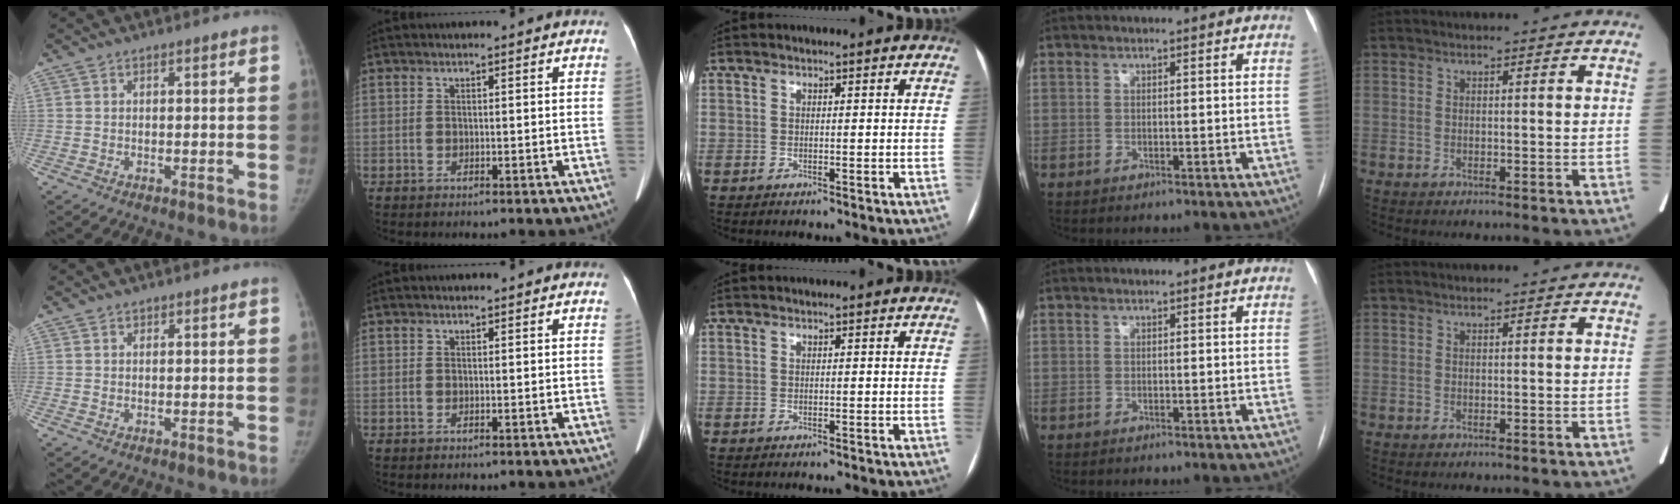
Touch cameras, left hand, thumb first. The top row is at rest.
{"index": {"total": 1.1, "force": [1.0, 0.1, 0.5], "torque": [-0.009, 0.003, 0.012]}}